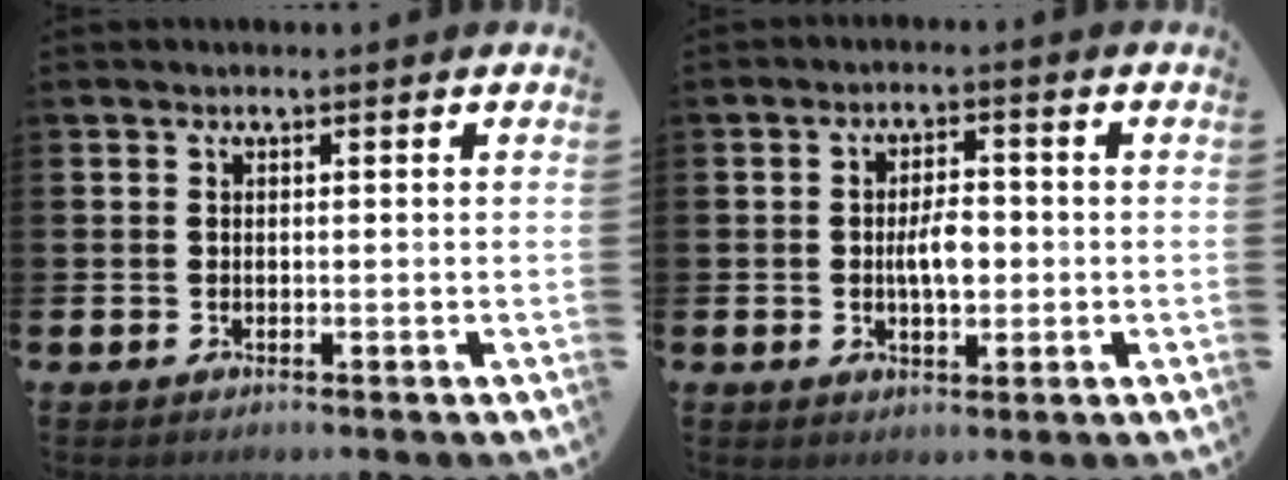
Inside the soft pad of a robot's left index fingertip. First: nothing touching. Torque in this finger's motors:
{"motor_torque": [0.14, 0.14, 0.23, 0.12]}